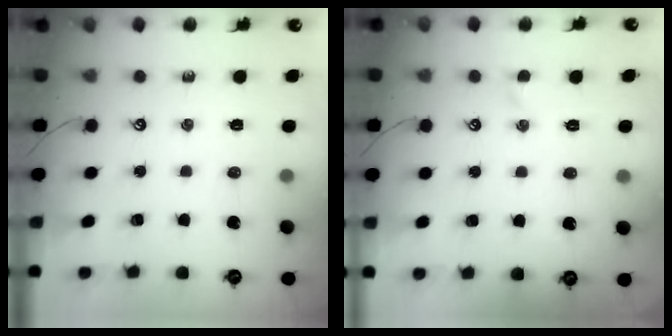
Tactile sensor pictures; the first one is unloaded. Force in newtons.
{"total": 0.5, "press": 0.4, "slide": 0.4}